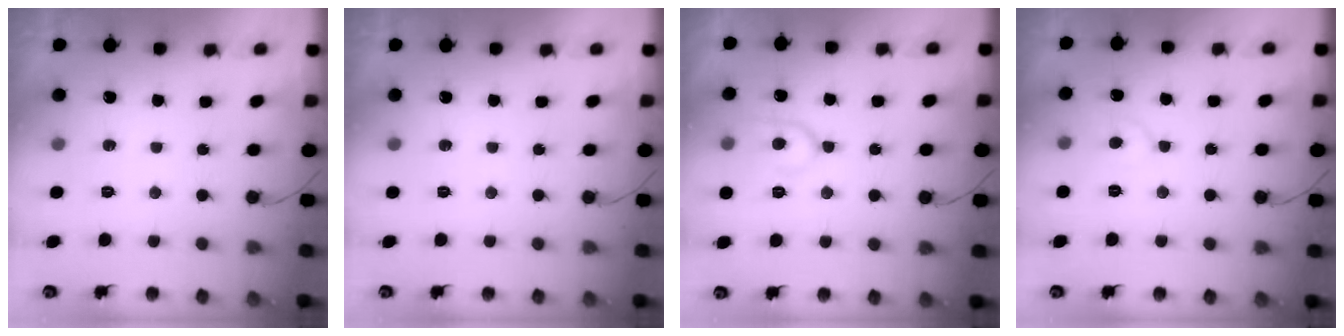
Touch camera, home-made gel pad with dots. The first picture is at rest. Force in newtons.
{"total": 0.0}
{"total": 10.5, "press": 10.4, "slide": 0.9}
{"total": 4.4, "press": 4.4, "slide": 0.6}